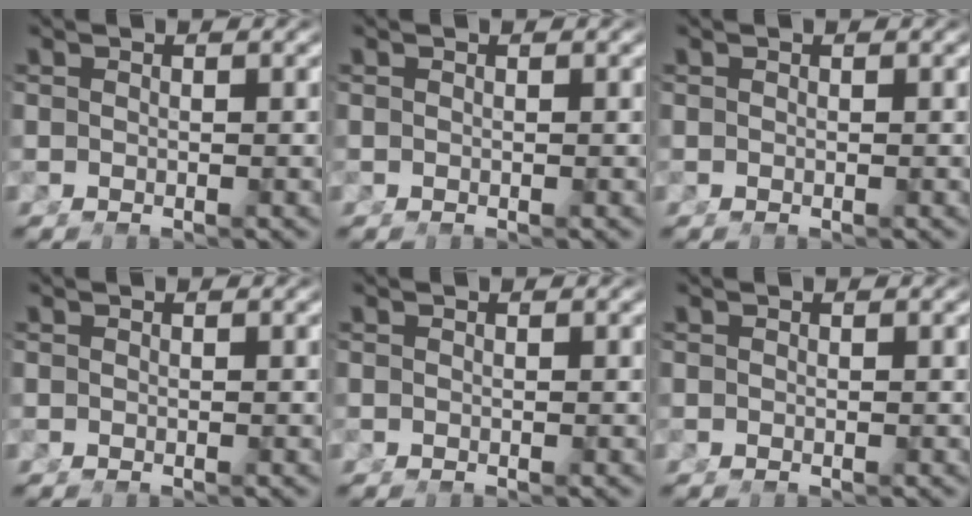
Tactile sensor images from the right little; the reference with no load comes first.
{"total": 0.0}
{"total": 0.0}
{"total": 0.0}
{"total": 0.0}
{"total": 0.0}